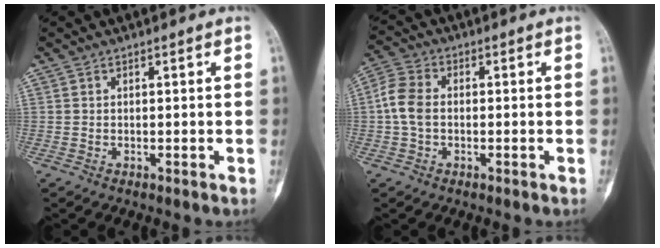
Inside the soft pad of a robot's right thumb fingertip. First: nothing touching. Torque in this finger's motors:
{"motor_torque": [1.03, 0.54, 0.48, -0.47, 0.01]}